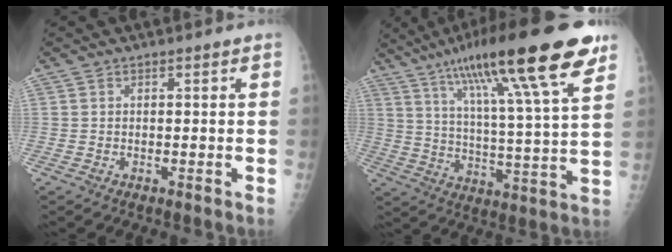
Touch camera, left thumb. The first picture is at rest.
{"total": 24.5, "force": [14.8, 3.4, 19.3], "torque": [-0.301, -0.030, 0.232]}